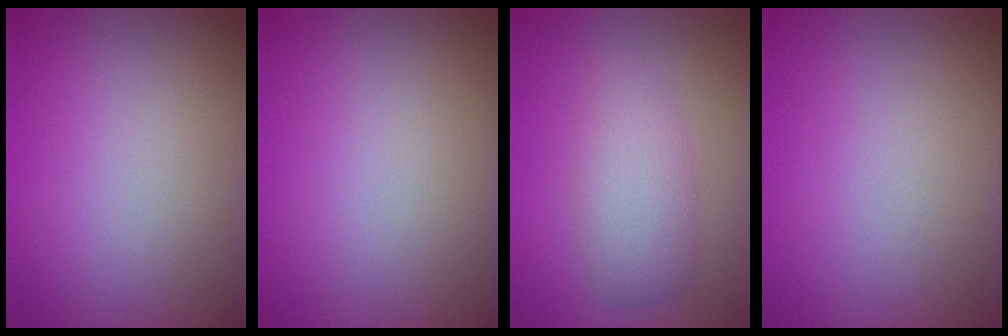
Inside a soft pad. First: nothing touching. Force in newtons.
{"total": 0.0}
{"total": 2.9, "press": 2.9, "slide": 0.2}
{"total": 0.0}